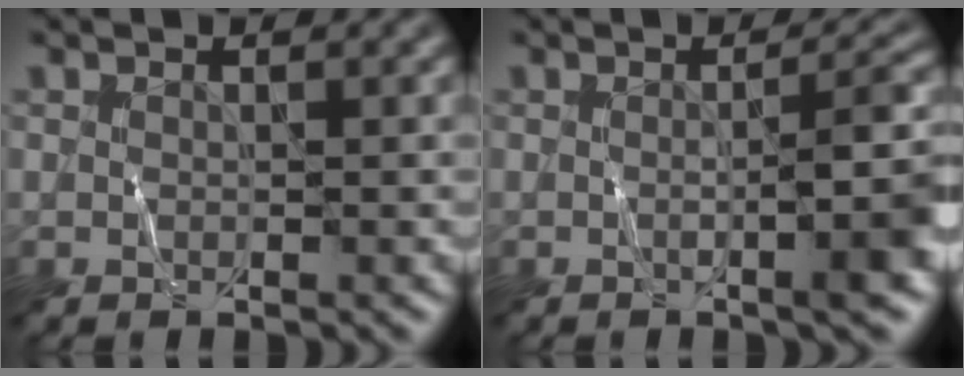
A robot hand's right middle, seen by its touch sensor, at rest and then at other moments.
{"total": 5.1, "force": [-0.6, 1.0, 5.0], "torque": [-0.062, 0.006, -0.011]}